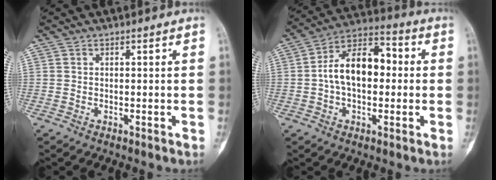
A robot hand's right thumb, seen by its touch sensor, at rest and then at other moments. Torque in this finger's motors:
{"motor_torque": [-0.21, 0.52, 1.24, -0.29, 0.17]}